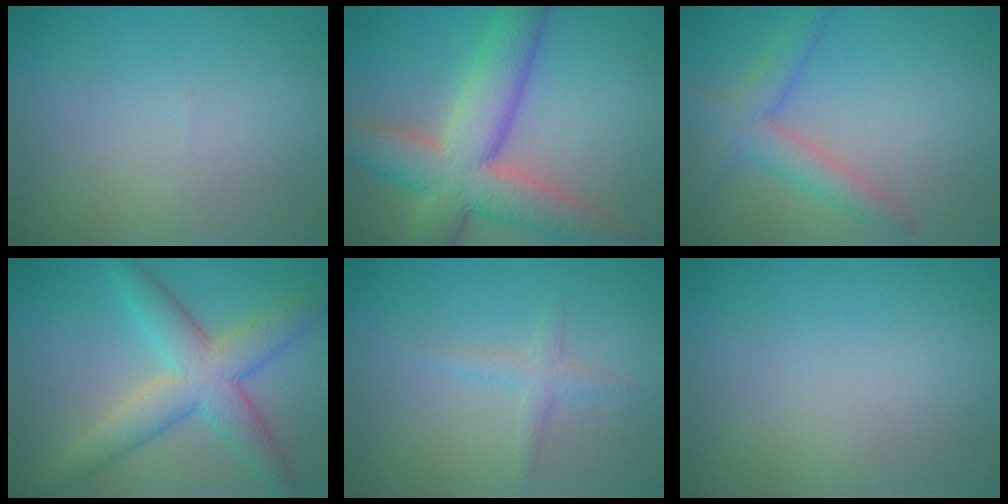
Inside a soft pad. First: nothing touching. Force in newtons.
{"total": 10.0, "press": 10.0, "slide": 0.7}
{"total": 3.7, "press": 3.7, "slide": 0.3}
{"total": 6.5, "press": 6.5, "slide": 0.3}
{"total": 1.4, "press": 1.4, "slide": 0.1}
{"total": 0.0}